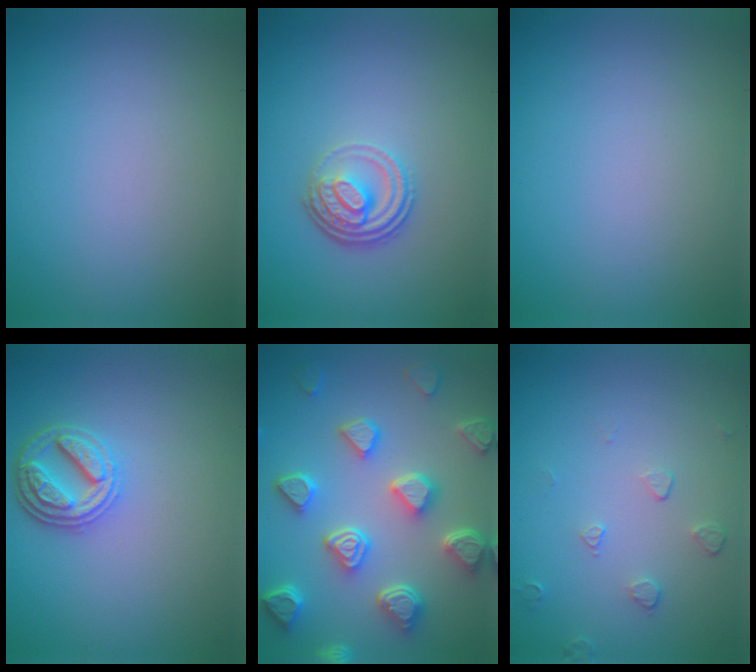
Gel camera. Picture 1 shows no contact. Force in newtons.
{"total": 3.9, "press": 2.8, "slide": 2.7}
{"total": 0.0}
{"total": 3.5, "press": 3.1, "slide": 1.6}
{"total": 7.0, "press": 5.5, "slide": 4.3}
{"total": 1.1, "press": 0.7, "slide": 0.9}